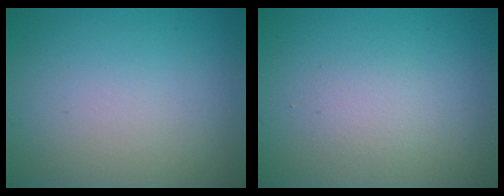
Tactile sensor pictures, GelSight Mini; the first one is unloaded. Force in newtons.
{"total": 1.3, "press": 1.3, "slide": 0.1}